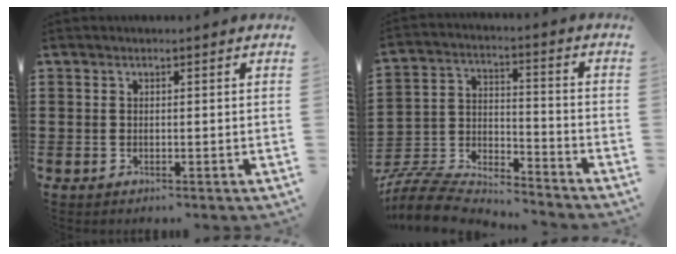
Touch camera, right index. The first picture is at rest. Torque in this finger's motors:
{"motor_torque": [-1.89, 0.25, -1.05, -0.21]}